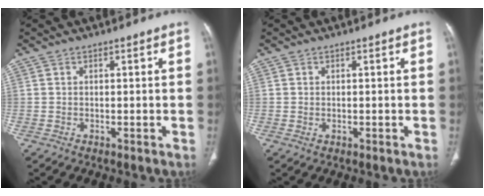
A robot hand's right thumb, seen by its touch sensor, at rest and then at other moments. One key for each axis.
{"total": 0.6, "fx": 0.0, "fy": 0.4, "fz": 0.4, "tx": -0.014, "ty": 0.002, "tz": 0.003}